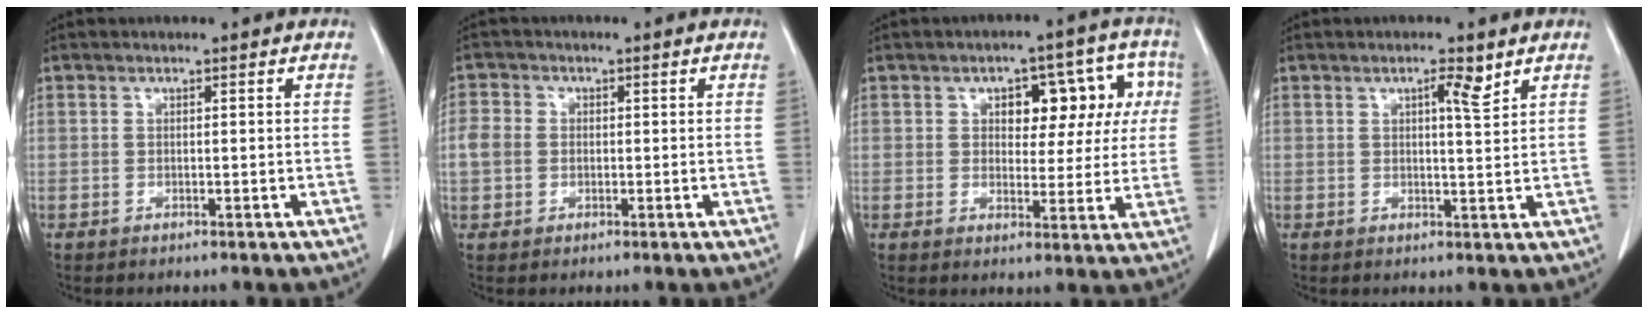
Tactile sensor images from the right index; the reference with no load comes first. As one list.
[{"total": 3.5, "force": [0.0, 3.1, 1.7], "torque": [-0.044, 0.013, -0.004]}, {"total": 9.8, "force": [2.7, 5.5, 7.7], "torque": [-0.078, 0.040, 0.034]}, {"total": 3.0, "force": [1.7, 0.3, 2.4], "torque": [-0.040, -0.002, 0.026]}]